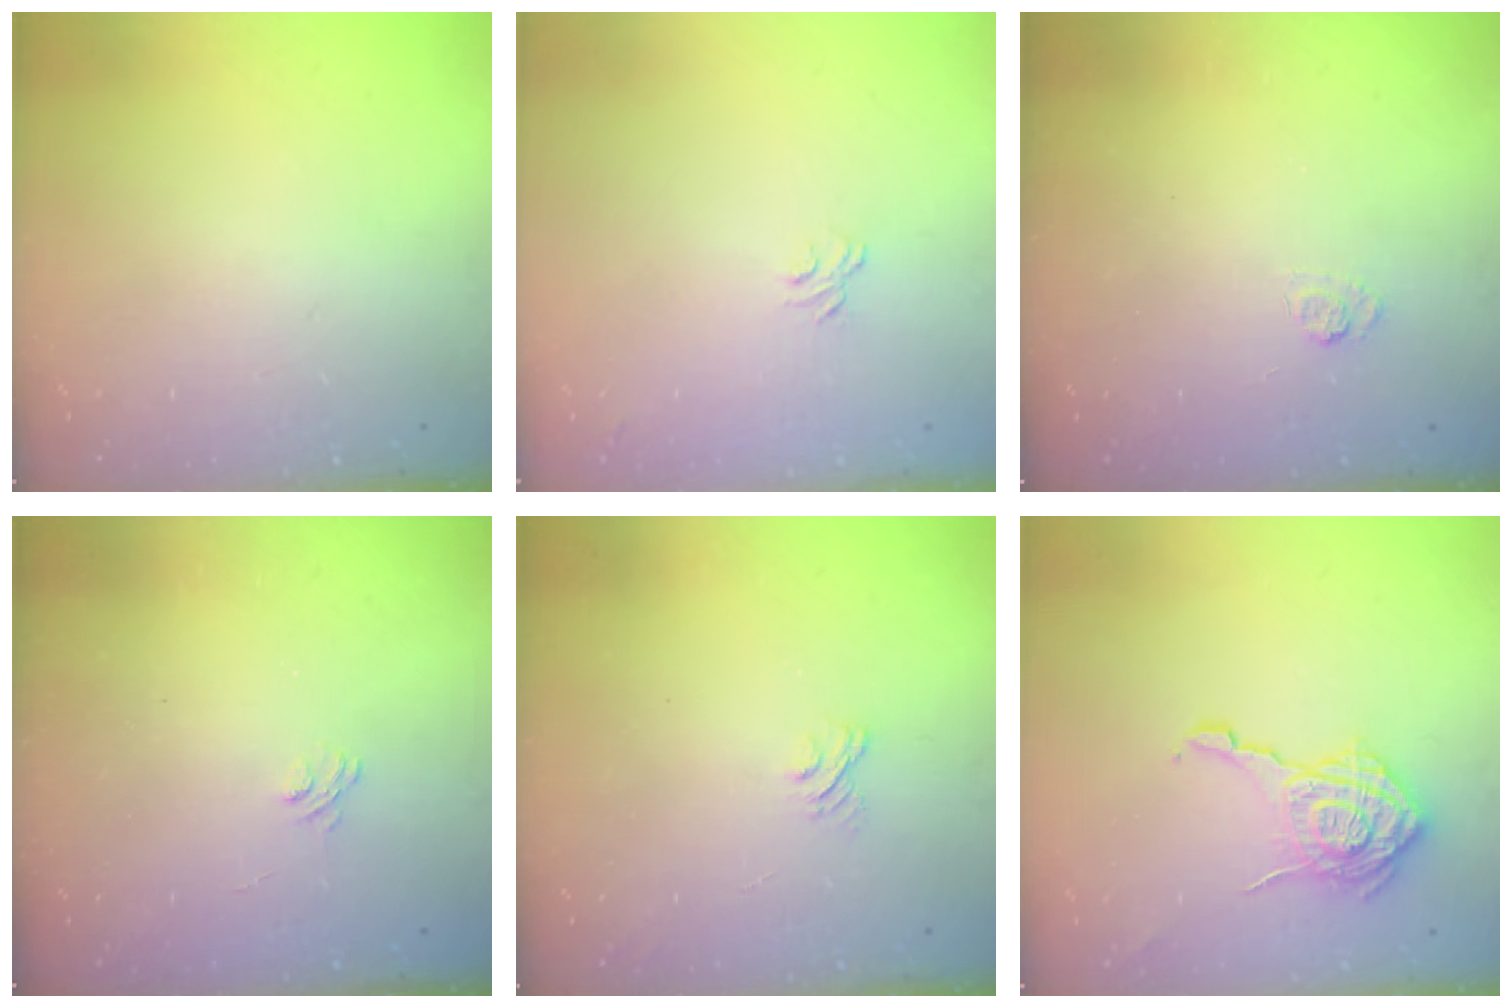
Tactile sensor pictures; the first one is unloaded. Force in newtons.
{"total": 3.2, "press": 3.1, "slide": 1.0}
{"total": 2.9, "press": 2.5, "slide": 1.5}
{"total": 2.1, "press": 1.6, "slide": 1.3}
{"total": 2.9, "press": 2.6, "slide": 1.2}
{"total": 16.8, "press": 16.8, "slide": 0.5}